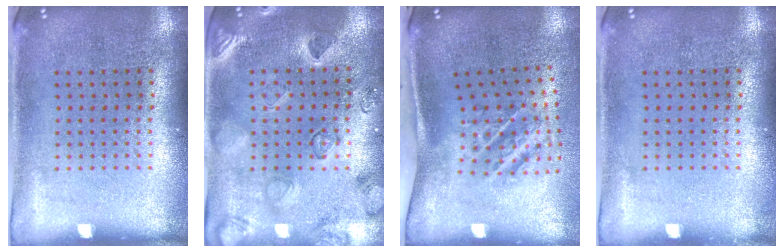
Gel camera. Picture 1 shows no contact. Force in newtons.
{"total": 2.3, "press": 2.1, "slide": 1.0}
{"total": 2.0, "press": 1.2, "slide": 1.6}
{"total": 0.0}